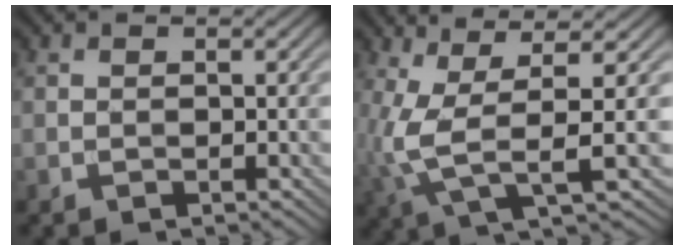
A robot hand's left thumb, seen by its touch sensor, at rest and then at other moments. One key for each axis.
{"total": 7.5, "fx": -0.1, "fy": 1.7, "fz": 7.3, "tx": -0.164, "ty": 0.003, "tz": -0.003}